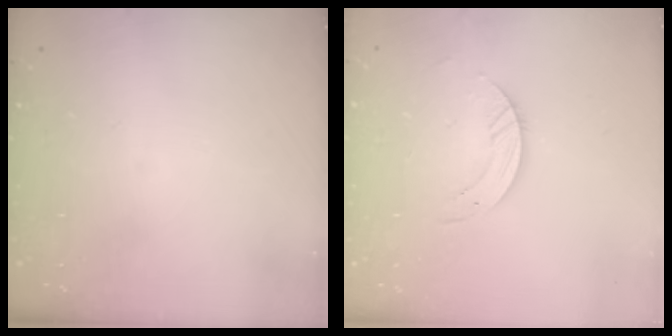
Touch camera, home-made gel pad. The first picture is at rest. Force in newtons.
{"total": 3.8, "press": 3.8, "slide": 0.2}